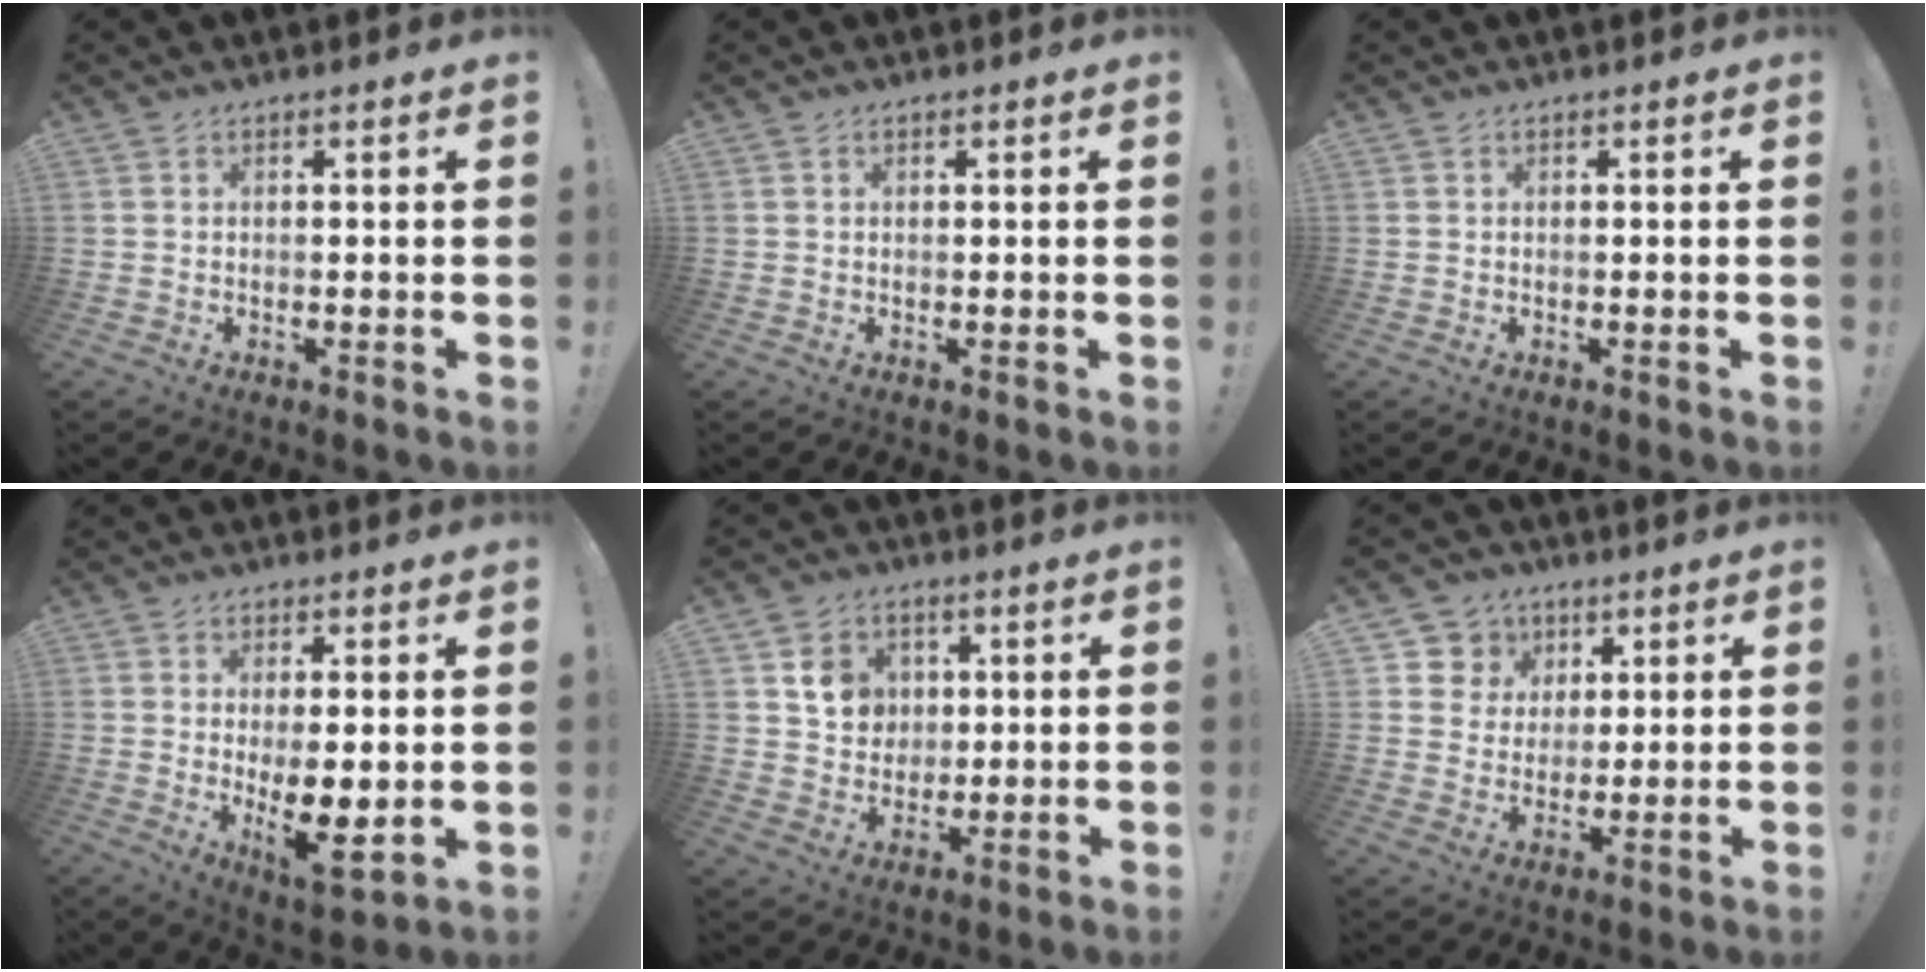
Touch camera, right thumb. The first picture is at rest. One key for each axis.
{"total": 0.0}
{"total": 0.0}
{"total": 12.0, "fx": -0.4, "fy": 4.8, "fz": 11.0, "tx": -0.170, "ty": -0.018, "tz": -0.001}
{"total": 8.7, "fx": 3.2, "fy": 7.7, "fz": 2.5, "tx": -0.023, "ty": -0.015, "tz": 0.063}
{"total": 8.2, "fx": 3.1, "fy": 7.4, "fz": 1.3, "tx": -0.014, "ty": -0.020, "tz": 0.066}